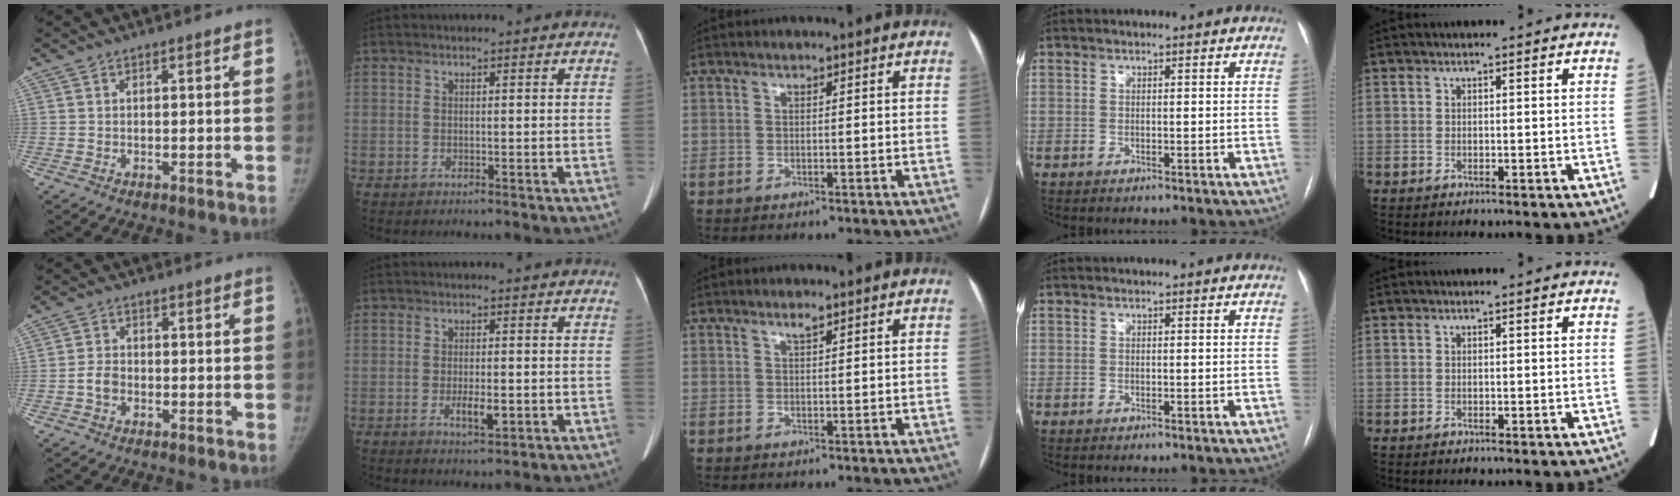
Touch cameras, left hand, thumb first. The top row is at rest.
{"thumb": {"total": 3.0, "force": [-1.0, 2.3, 1.7], "torque": [-0.026, 0.011, -0.023]}, "index": {"total": 3.4, "force": [-1.0, 1.0, 3.1], "torque": [-0.058, -0.003, -0.011]}, "middle": {"total": 1.0, "force": [0.7, 0.1, 0.7], "torque": [-0.014, 0.001, 0.015]}}